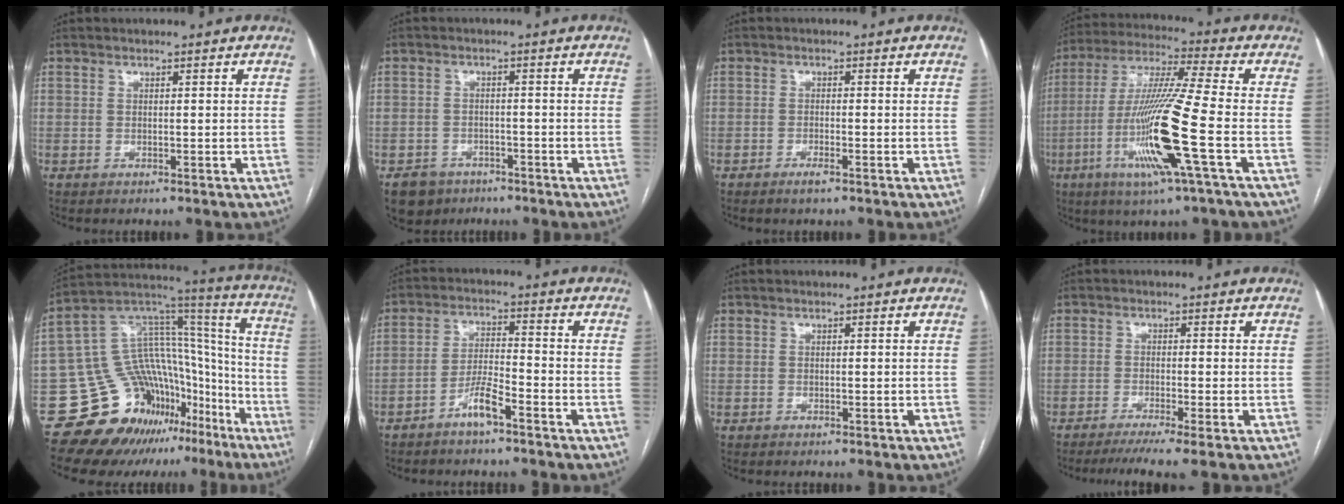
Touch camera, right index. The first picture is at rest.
{"total": 5.0, "force": [-3.2, 3.7, 0.6], "torque": [-0.012, 0.006, -0.050]}
{"total": 1.8, "force": [-1.3, 0.3, 1.3], "torque": [-0.026, -0.002, -0.021]}
{"total": 16.8, "force": [-5.0, -0.9, 16.0], "torque": [-0.326, -0.018, -0.103]}
{"total": 22.4, "force": [-15.2, 12.9, 10.2], "torque": [-0.127, 0.089, -0.229]}
{"total": 5.0, "force": [-3.4, 0.7, 3.6], "torque": [-0.074, 0.006, -0.066]}
{"total": 0.0}
{"total": 5.7, "force": [-4.3, -0.9, 3.7], "torque": [-0.053, -0.011, -0.069]}